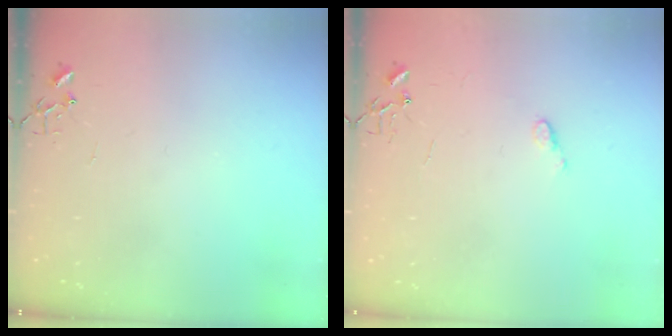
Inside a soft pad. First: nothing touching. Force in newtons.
{"total": 4.8, "press": 4.8, "slide": 0.5}